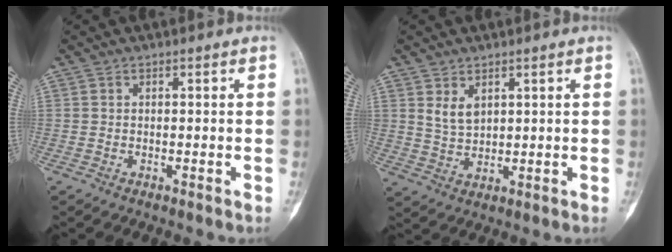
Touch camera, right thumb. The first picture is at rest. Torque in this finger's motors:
{"motor_torque": [-0.56, 0.73, 0.23, 0.20, 0.05]}